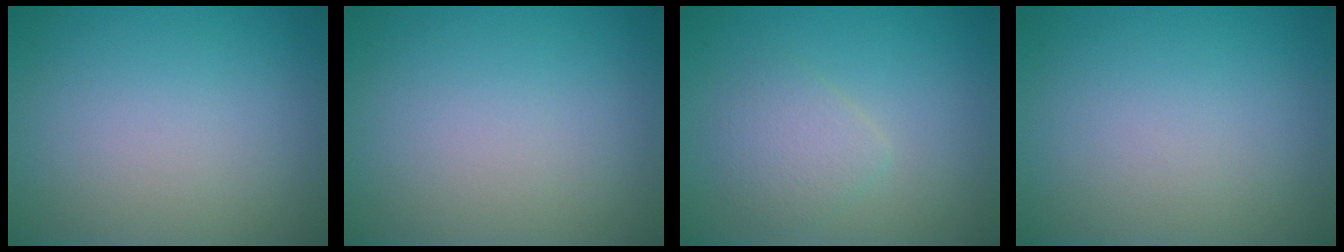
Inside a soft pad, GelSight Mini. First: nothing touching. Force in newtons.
{"total": 0.0}
{"total": 2.3, "press": 2.3, "slide": 0.1}
{"total": 0.0}